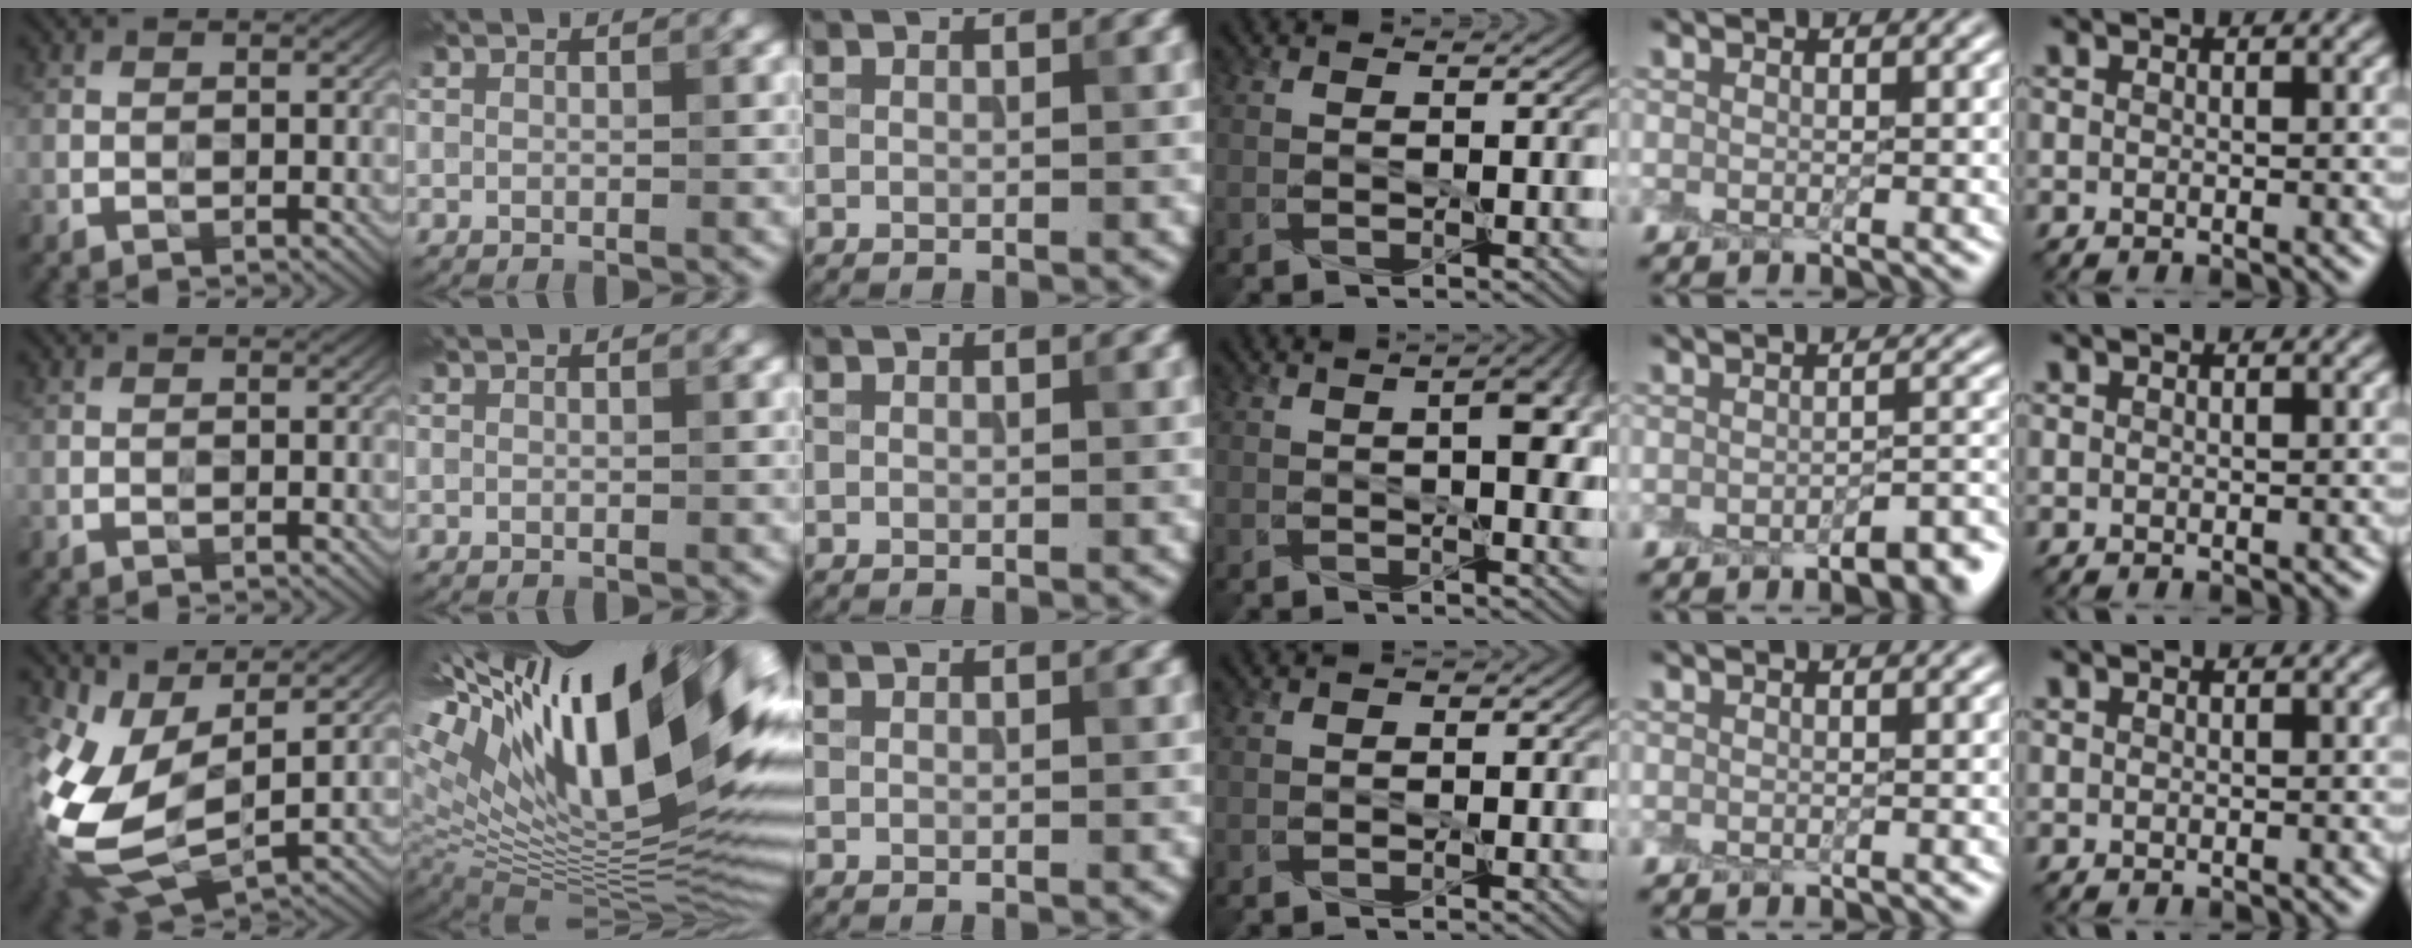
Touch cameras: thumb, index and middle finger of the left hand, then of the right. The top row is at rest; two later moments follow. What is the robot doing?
{"motion": "peel", "object": "cling film"}